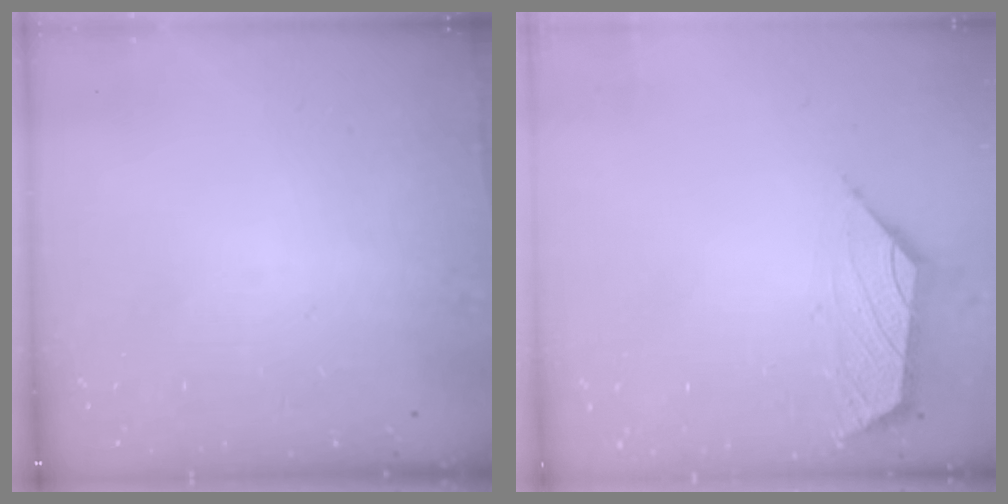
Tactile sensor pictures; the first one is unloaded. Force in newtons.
{"total": 1.6, "press": 1.4, "slide": 0.6}